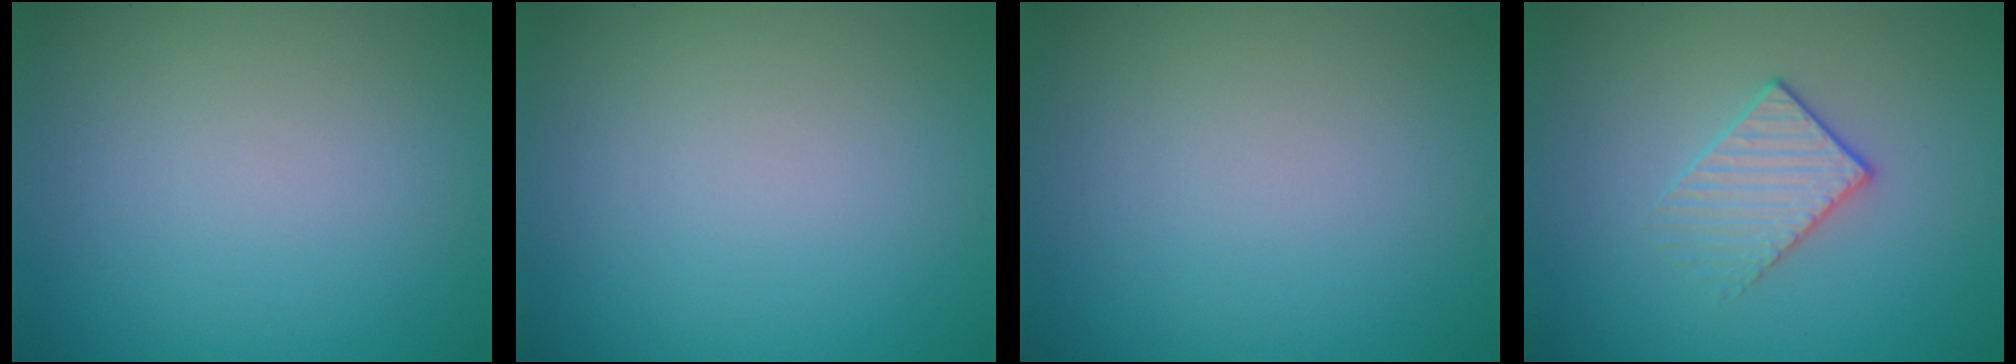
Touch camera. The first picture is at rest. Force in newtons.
{"total": 0.0}
{"total": 0.0}
{"total": 1.8, "press": 1.4, "slide": 1.1}